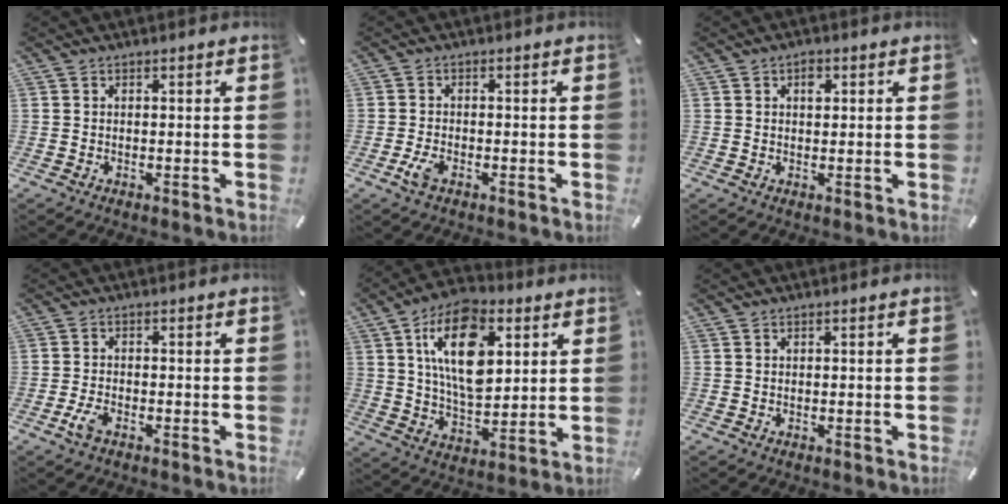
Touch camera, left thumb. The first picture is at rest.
{"total": 3.4, "force": [-1.4, 2.0, 2.3], "torque": [-0.059, -0.001, -0.029]}
{"total": 2.2, "force": [0.8, 1.5, 1.4], "torque": [-0.006, -0.005, 0.009]}
{"total": 3.2, "force": [-1.6, 1.4, 2.4], "torque": [-0.066, -0.005, -0.034]}
{"total": 18.1, "force": [6.0, 10.7, 13.3], "torque": [-0.245, -0.006, 0.101]}
{"total": 0.0}